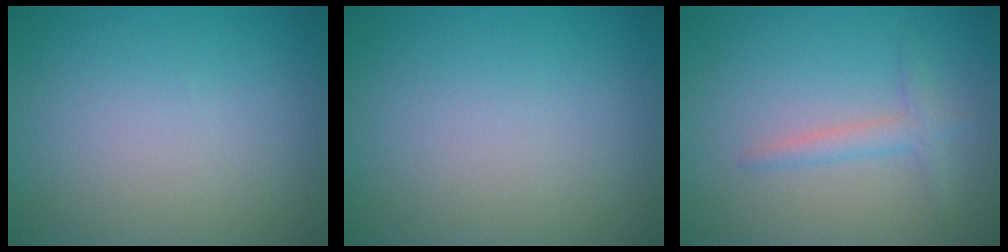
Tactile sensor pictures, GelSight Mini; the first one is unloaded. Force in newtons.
{"total": 0.0}
{"total": 1.8, "press": 1.8, "slide": 0.1}